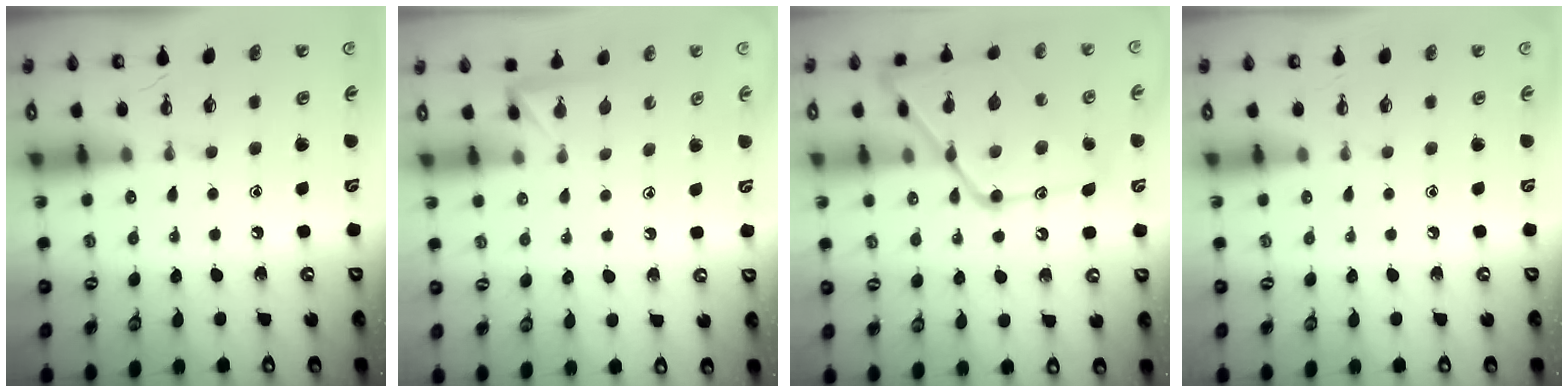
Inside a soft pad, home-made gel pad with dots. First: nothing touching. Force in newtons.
{"total": 2.3, "press": 2.3, "slide": 0.3}
{"total": 22.0, "press": 21.9, "slide": 1.6}
{"total": 0.0}